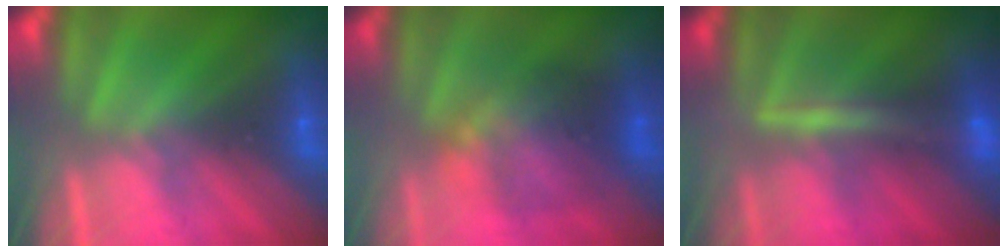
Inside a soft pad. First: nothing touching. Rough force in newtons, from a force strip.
{"total": 7.7}
{"total": 2.4}